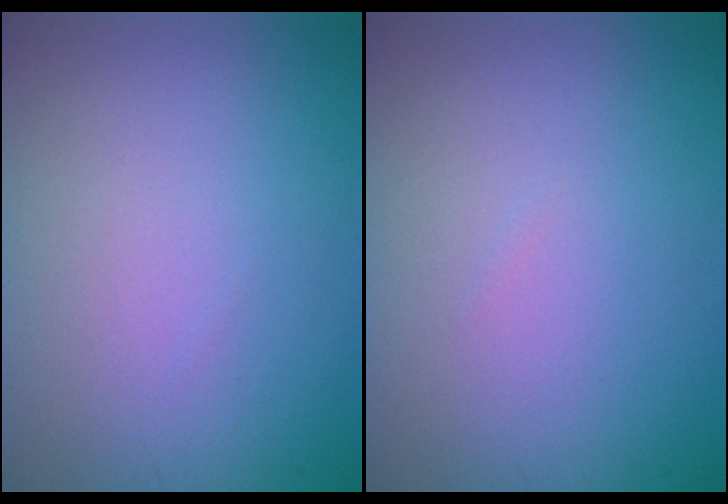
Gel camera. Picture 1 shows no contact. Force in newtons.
{"total": 0.0}